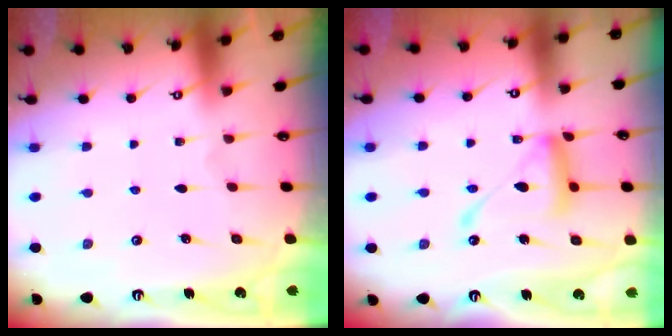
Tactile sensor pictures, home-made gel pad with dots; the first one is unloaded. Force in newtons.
{"total": 13.1, "press": 13.1, "slide": 1.1}